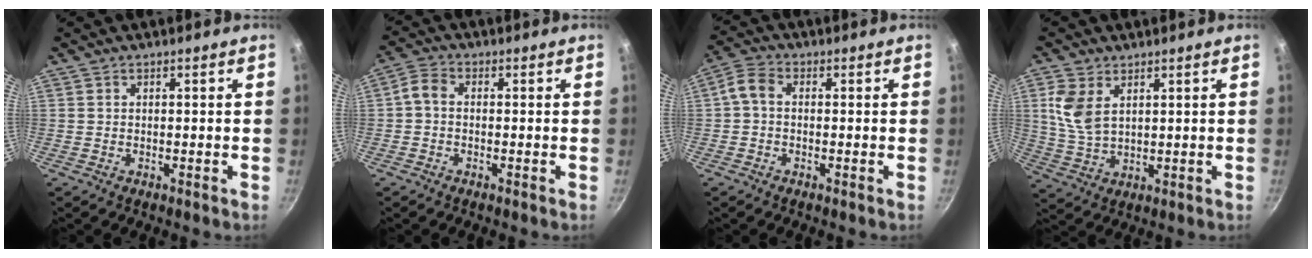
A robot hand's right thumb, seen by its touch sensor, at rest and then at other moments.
{"total": 3.2, "force": [-0.6, 2.3, 2.1], "torque": [-0.050, 0.017, -0.024]}
{"total": 4.0, "force": [-0.3, 2.8, 2.8], "torque": [-0.066, 0.020, -0.020]}
{"total": 7.9, "force": [2.8, 4.7, 5.7], "torque": [-0.114, -0.014, 0.062]}